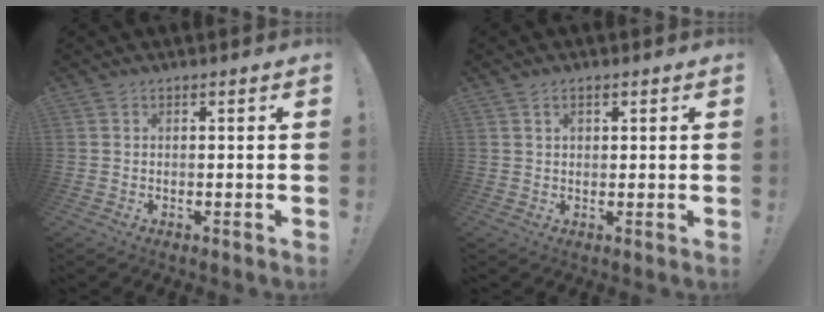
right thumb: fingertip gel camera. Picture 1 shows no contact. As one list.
[{"total": 2.1, "force": [0.9, 1.4, 1.2], "torque": [-0.010, -0.002, 0.013]}]